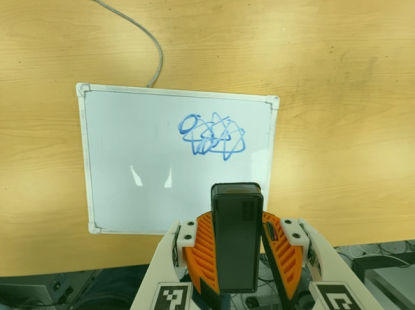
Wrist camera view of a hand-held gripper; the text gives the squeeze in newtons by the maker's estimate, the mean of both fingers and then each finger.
{"total": 5.8, "left": 5.5, "right": 6.1}